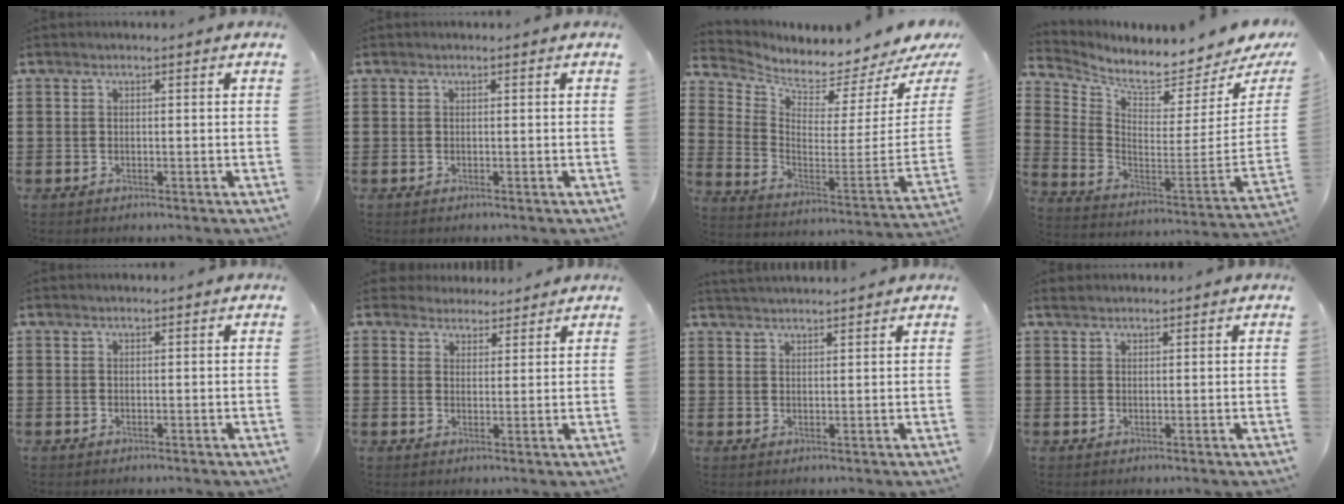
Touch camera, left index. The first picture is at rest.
{"total": 0.0}
{"total": 2.8, "force": [2.8, 0.1, 0.5], "torque": [-0.029, -0.064, 0.037]}
{"total": 4.5, "force": [4.3, 0.2, 1.5], "torque": [-0.044, -0.074, 0.064]}
{"total": 0.0}
{"total": 3.1, "force": [2.7, 1.6, -0.5], "torque": [-0.004, 0.003, 0.051]}
{"total": 1.8, "force": [1.8, -0.1, -0.1], "torque": [-0.003, -0.002, 0.036]}
{"total": 1.0, "force": [0.9, 0.4, 0.0], "torque": [-0.002, 0.002, 0.018]}